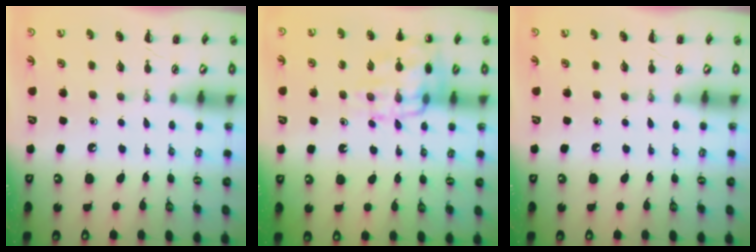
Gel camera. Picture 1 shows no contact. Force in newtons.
{"total": 13.5, "press": 13.3, "slide": 2.0}
{"total": 0.0}